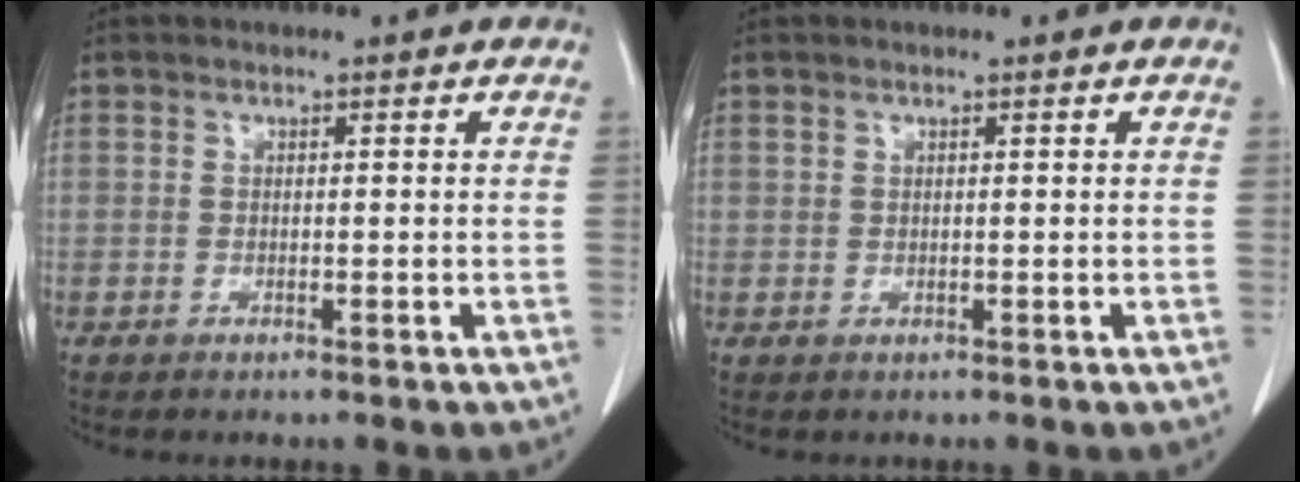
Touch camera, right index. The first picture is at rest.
{"total": 0.6, "force": [0.3, 0.6, 0.0], "torque": [0.009, 0.002, 0.002]}